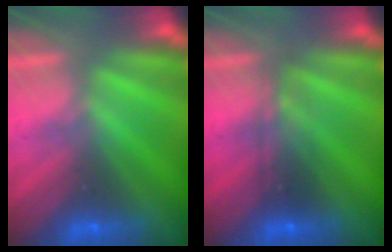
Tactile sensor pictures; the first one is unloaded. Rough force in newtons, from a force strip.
{"total": 2.4}